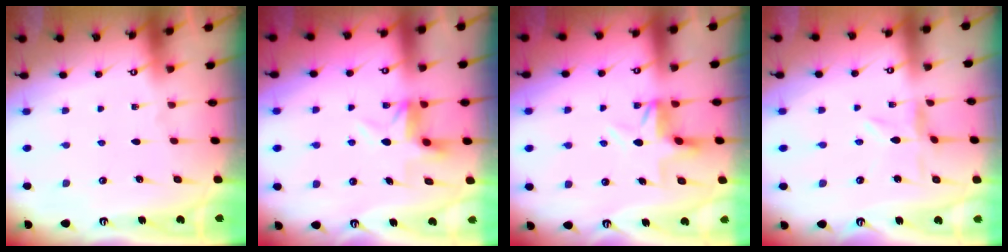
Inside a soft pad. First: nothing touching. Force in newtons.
{"total": 5.4, "press": 5.4, "slide": 0.4}
{"total": 3.9, "press": 3.9, "slide": 0.4}
{"total": 0.7, "press": 0.7, "slide": 0.2}